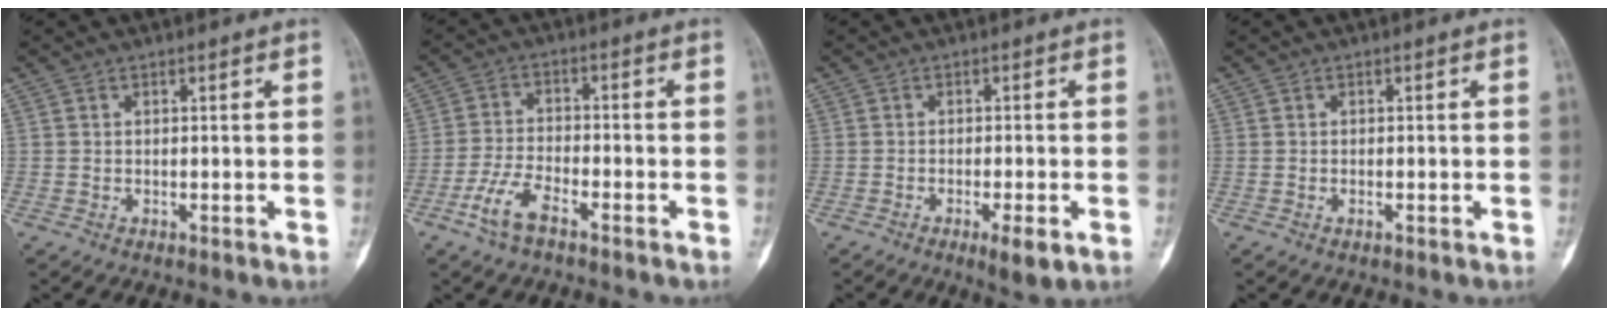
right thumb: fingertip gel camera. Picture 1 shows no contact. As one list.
[{"total": 6.3, "force": [-4.0, 2.2, 4.4], "torque": [-0.096, 0.023, -0.078]}, {"total": 4.5, "force": [-2.0, 0.8, 3.9], "torque": [-0.060, -0.004, -0.030]}, {"total": 0.5, "force": [-0.2, 0.2, 0.4], "torque": [-0.006, 0.002, -0.002]}]